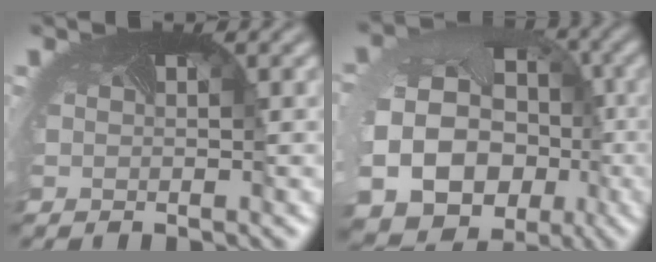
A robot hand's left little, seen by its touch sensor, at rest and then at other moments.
{"total": 20.5, "force": [-4.8, 18.0, 8.5], "torque": [-0.200, -0.059, -0.077]}